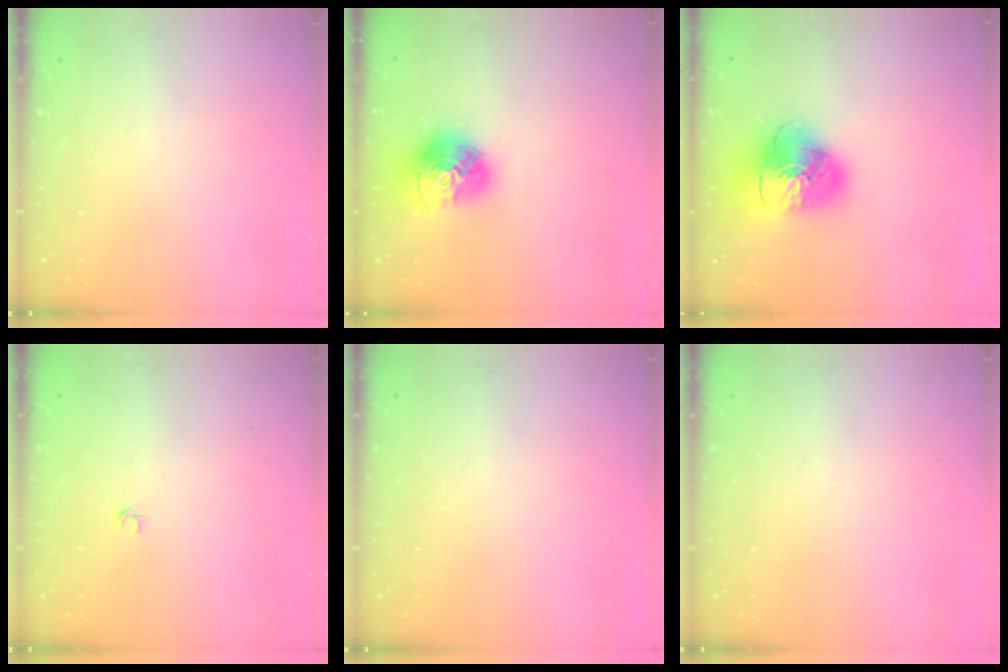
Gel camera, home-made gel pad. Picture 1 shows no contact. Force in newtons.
{"total": 15.9, "press": 15.9, "slide": 1.5}
{"total": 16.7, "press": 16.5, "slide": 2.0}
{"total": 2.7, "press": 2.6, "slide": 0.6}
{"total": 0.0}
{"total": 0.0}